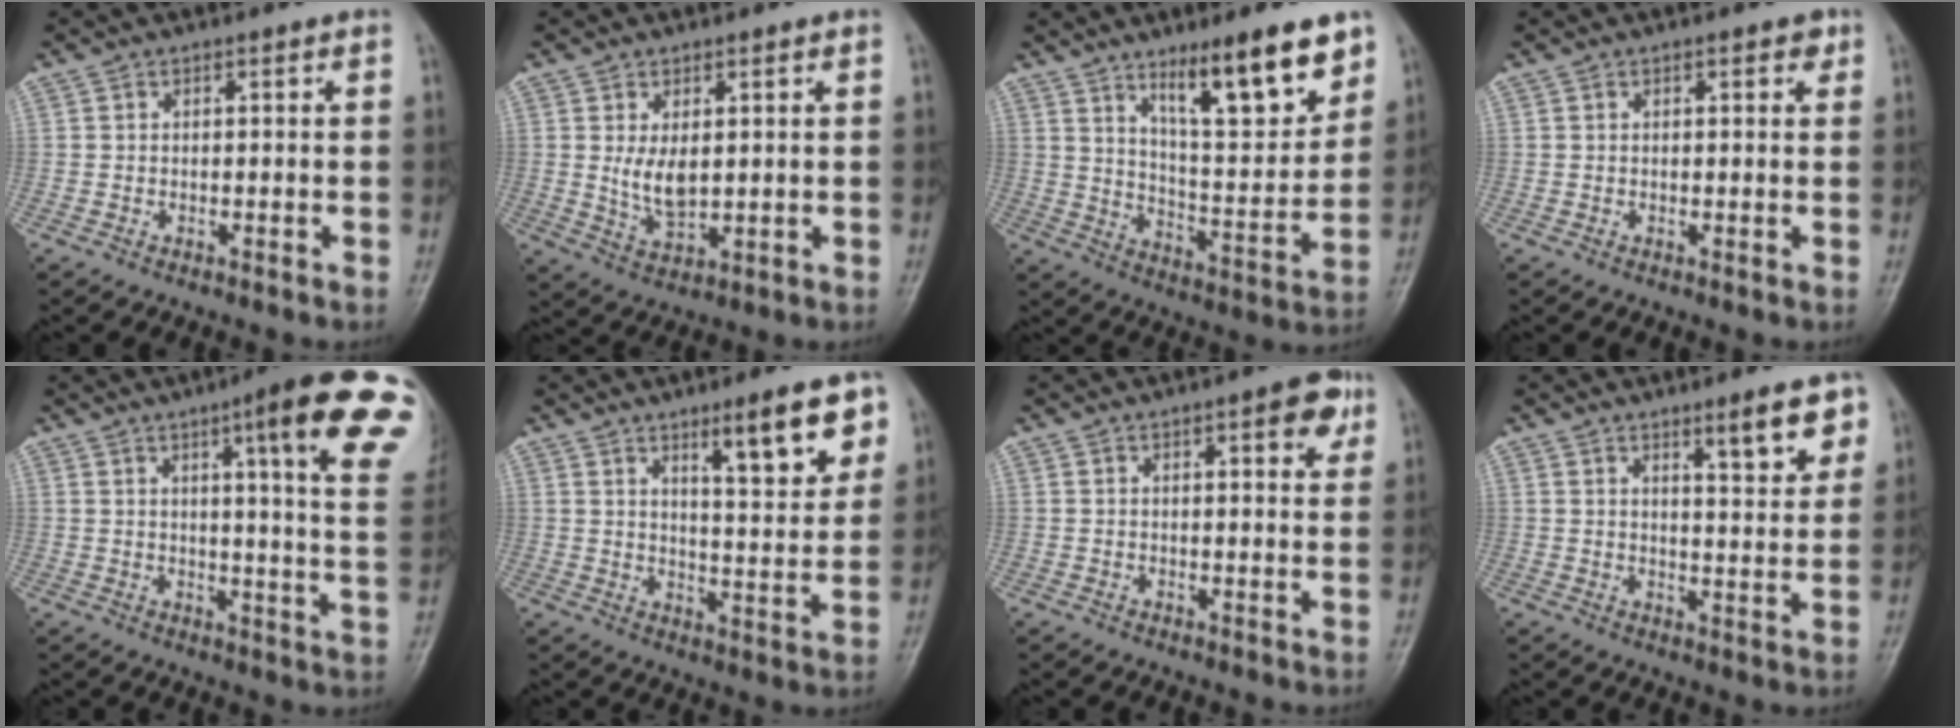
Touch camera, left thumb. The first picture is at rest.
{"total": 5.6, "force": [0.9, 3.2, 4.5], "torque": [-0.071, -0.016, 0.025]}
{"total": 16.4, "force": [10.4, 4.0, 12.0], "torque": [-0.155, -0.065, 0.175]}
{"total": 2.3, "force": [1.1, 1.1, 1.7], "torque": [-0.014, -0.001, 0.012]}
{"total": 18.7, "force": [9.4, 2.3, 16.0], "torque": [-0.189, -0.034, 0.106]}
{"total": 12.3, "force": [6.8, 3.0, 9.8], "torque": [-0.120, -0.035, 0.102]}
{"total": 6.1, "force": [2.9, 2.1, 5.0], "torque": [-0.045, -0.007, 0.030]}
{"total": 8.2, "force": [4.8, 2.0, 6.3], "torque": [-0.073, -0.030, 0.069]}